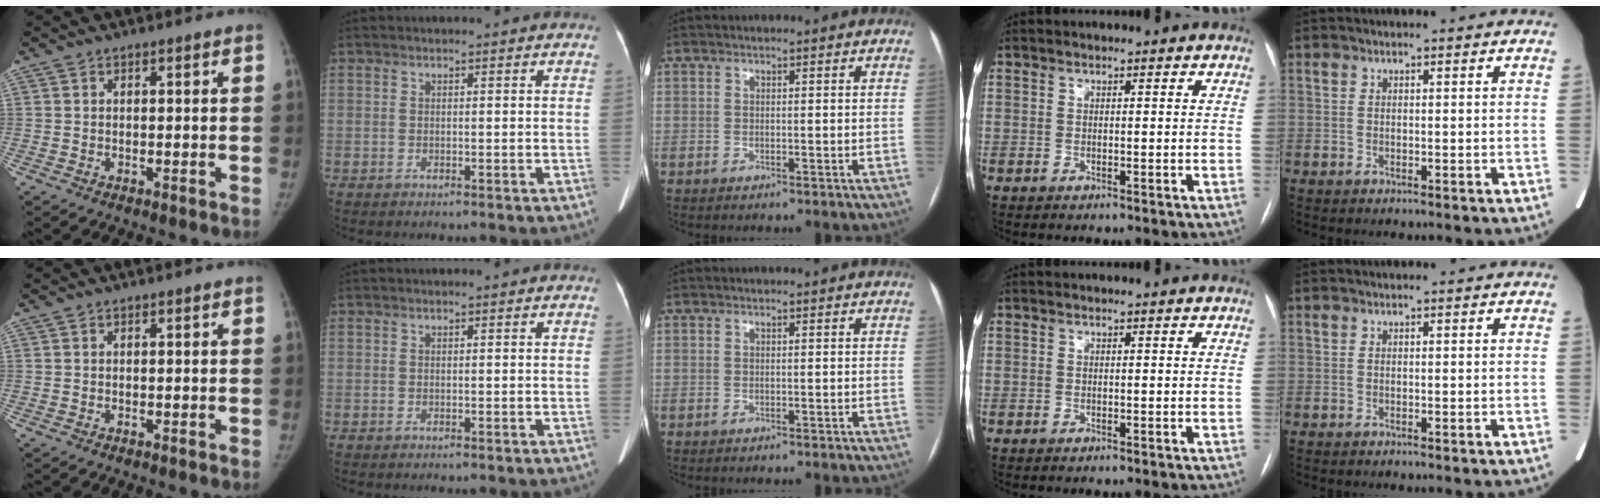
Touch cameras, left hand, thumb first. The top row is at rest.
{}